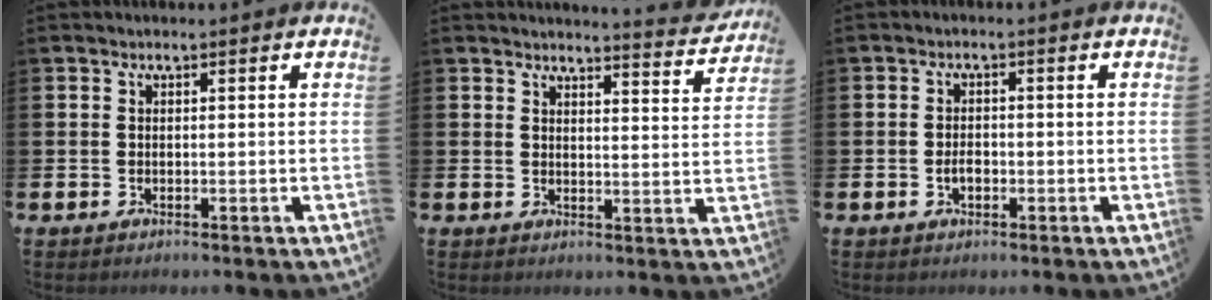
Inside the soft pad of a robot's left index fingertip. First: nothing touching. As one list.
[{"total": 3.8, "force": [3.8, -0.3, 0.4], "torque": [0.001, -0.034, 0.062]}, {"total": 1.9, "force": [-0.5, 1.2, 1.4], "torque": [-0.021, 0.001, -0.011]}]